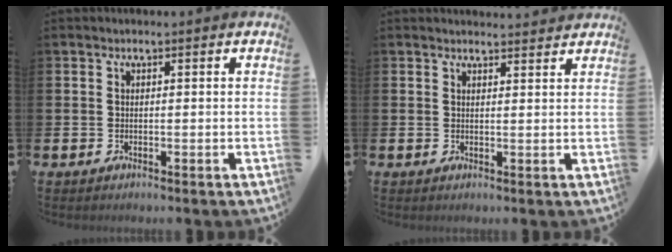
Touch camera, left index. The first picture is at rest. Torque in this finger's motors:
{"motor_torque": [0.47, -0.78, 0.12, 0.01]}